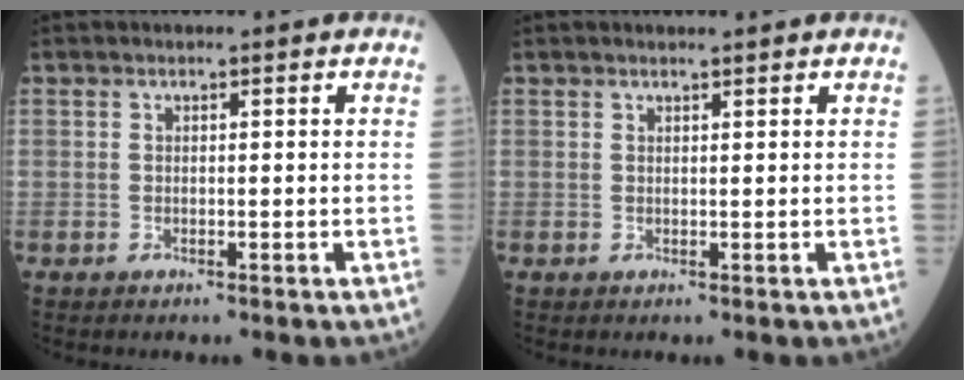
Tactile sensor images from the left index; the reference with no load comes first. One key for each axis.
{"total": 1.8, "fx": 1.7, "fy": 0.0, "fz": 0.7, "tx": -0.008, "ty": 0.010, "tz": 0.027}